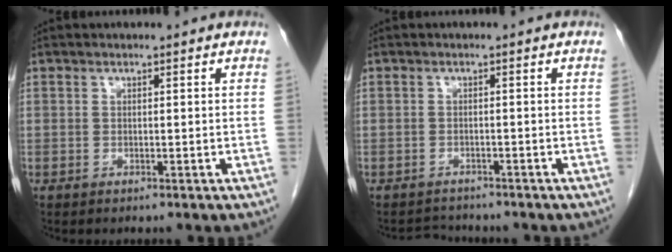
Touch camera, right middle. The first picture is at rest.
{"total": 2.6, "force": [-2.5, 0.6, -0.3], "torque": [0.004, -0.008, -0.041]}